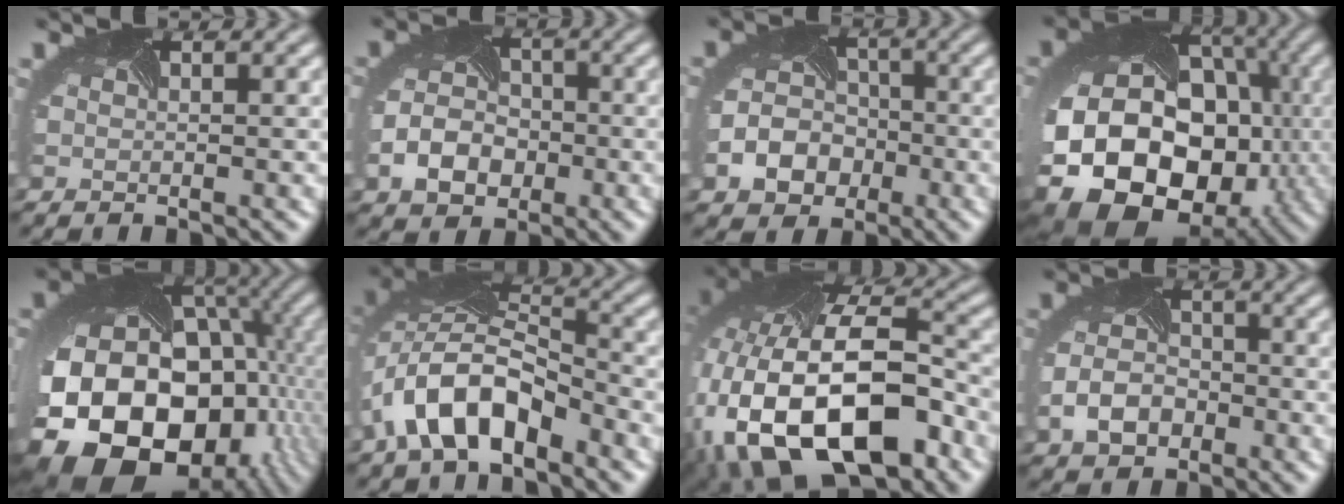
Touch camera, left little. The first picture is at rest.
{"total": 3.9, "force": [-1.6, 3.2, 1.6], "torque": [-0.040, -0.001, -0.034]}
{"total": 4.7, "force": [-1.9, 3.9, 1.6], "torque": [-0.034, -0.001, -0.037]}
{"total": 20.2, "force": [-4.7, 15.5, 12.0], "torque": [-0.213, -0.035, -0.074]}
{"total": 21.8, "force": [-6.2, 16.2, 13.3], "torque": [-0.261, -0.047, -0.084]}
{"total": 7.0, "force": [-3.9, 3.6, 4.6], "torque": [-0.091, 0.009, -0.081]}
{"total": 17.4, "force": [-5.2, 10.6, 12.7], "torque": [-0.243, -0.046, -0.064]}
{"total": 3.3, "force": [-1.8, 2.5, 1.3], "torque": [-0.038, 0.000, -0.038]}